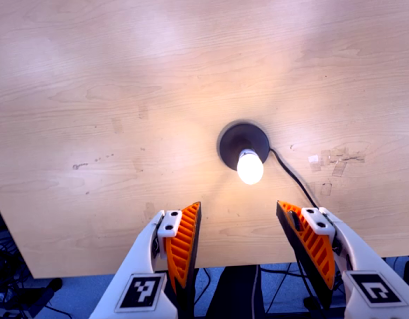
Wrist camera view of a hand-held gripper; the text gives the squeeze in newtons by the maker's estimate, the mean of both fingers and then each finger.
{"total": 0.0}